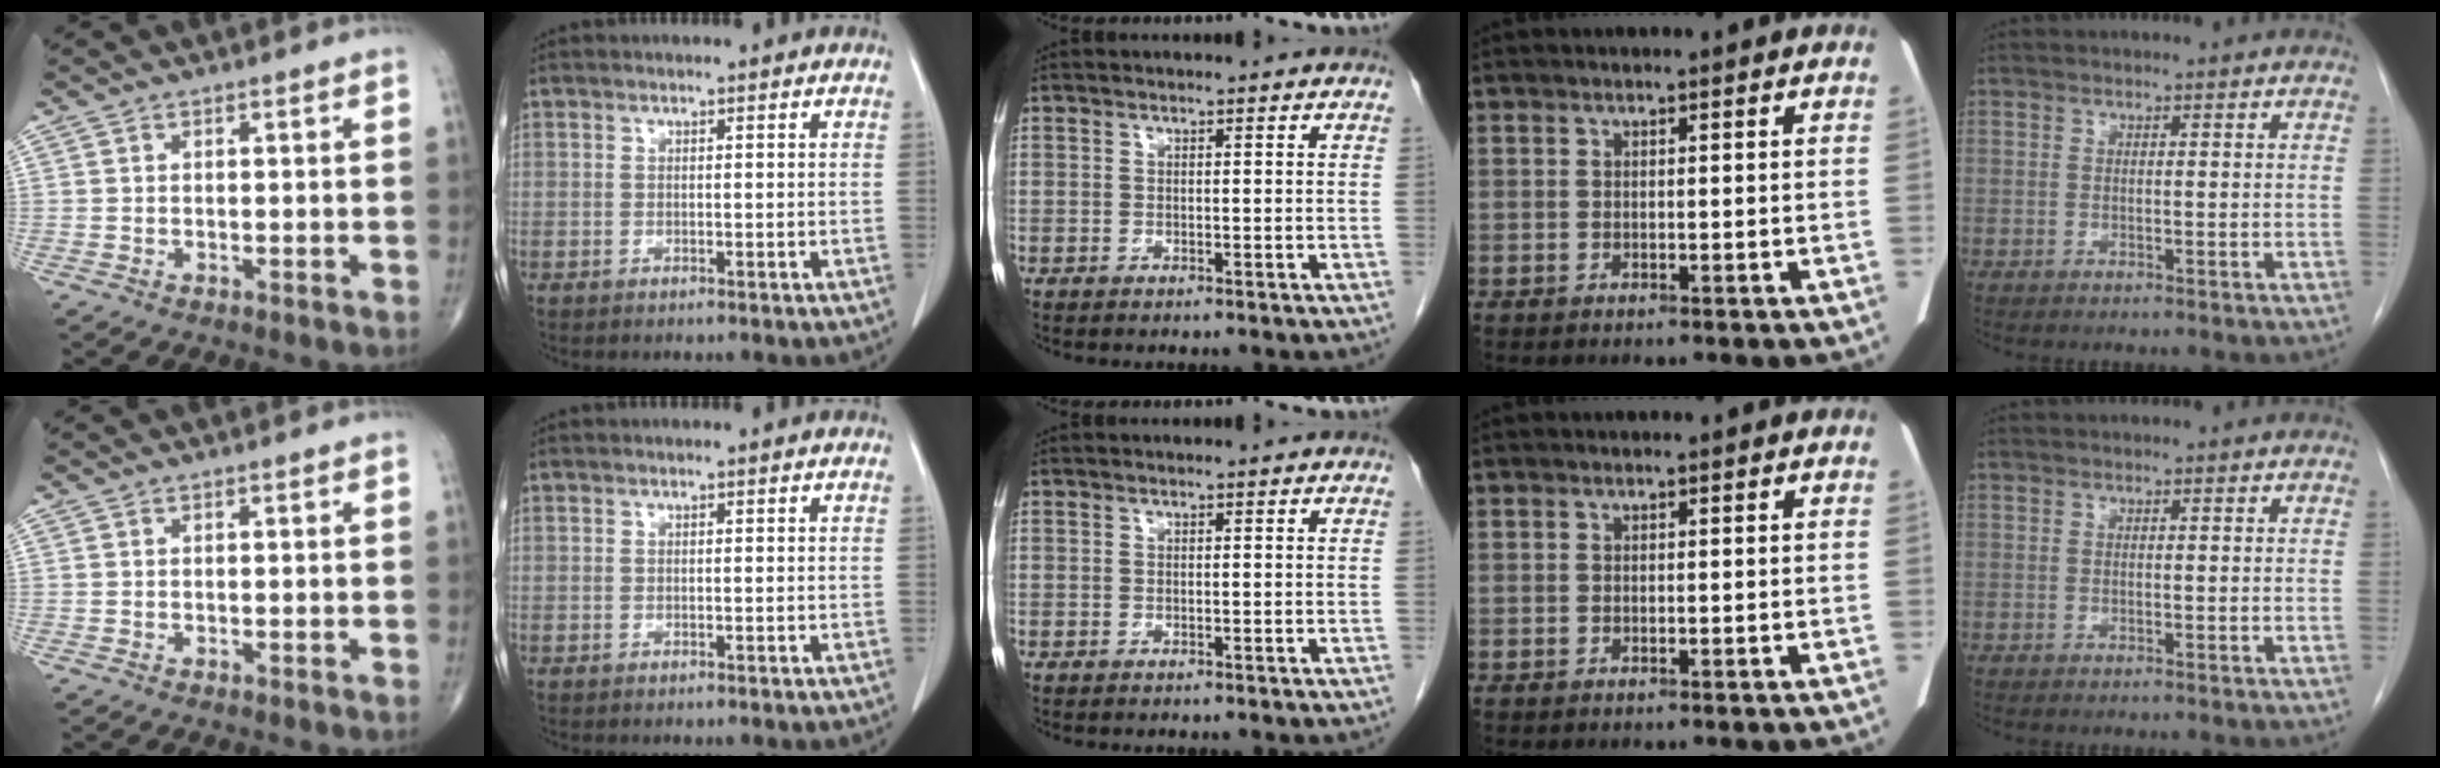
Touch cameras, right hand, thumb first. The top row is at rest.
{}